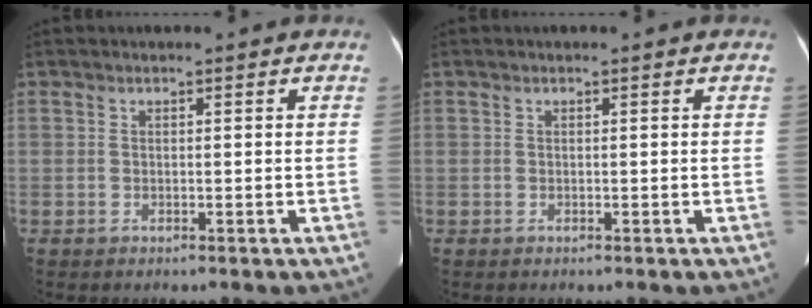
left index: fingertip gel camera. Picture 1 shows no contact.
{"total": 0.0}